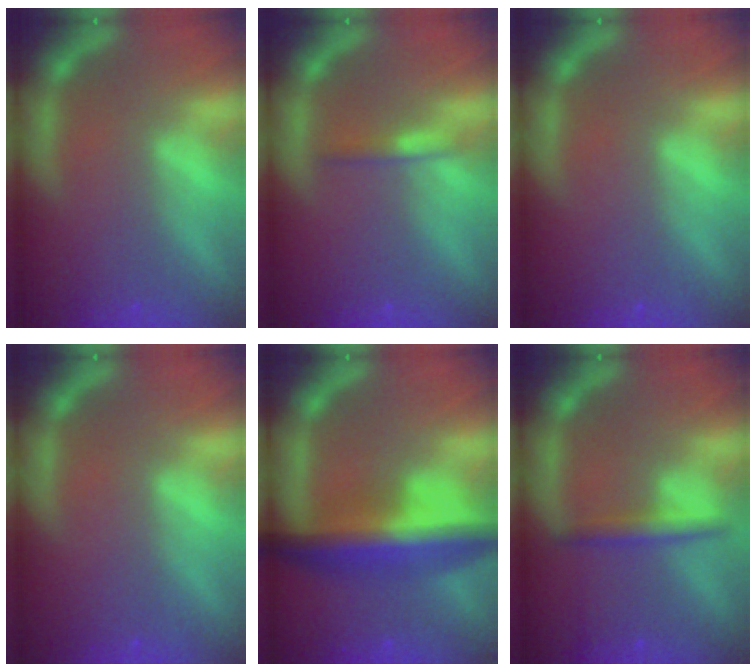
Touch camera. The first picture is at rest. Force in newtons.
{"total": 1.4}
{"total": 0.0}
{"total": 0.0}
{"total": 8.4}
{"total": 2.4}